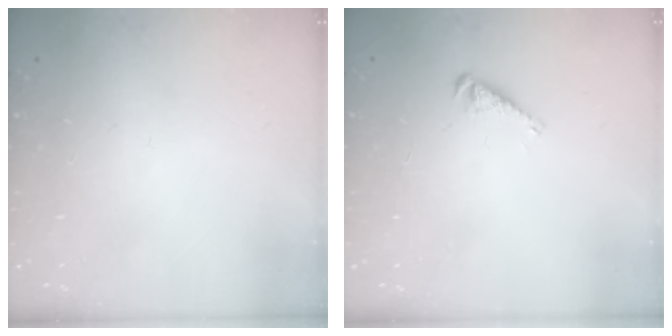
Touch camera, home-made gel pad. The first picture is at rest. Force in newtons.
{"total": 2.5, "press": 2.5, "slide": 0.1}